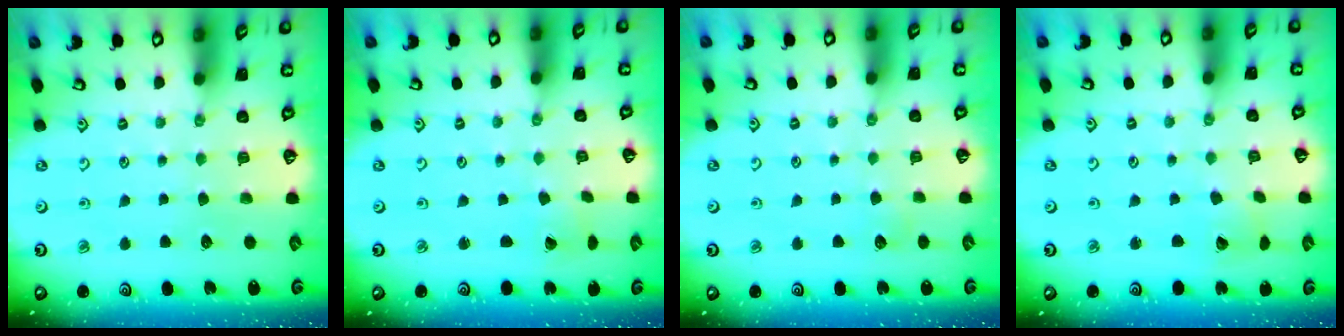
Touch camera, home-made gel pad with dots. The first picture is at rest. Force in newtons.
{"total": 1.9, "press": 1.9, "slide": 0.0}
{"total": 3.7, "press": 3.7, "slide": 0.4}
{"total": 2.8, "press": 2.8, "slide": 0.4}